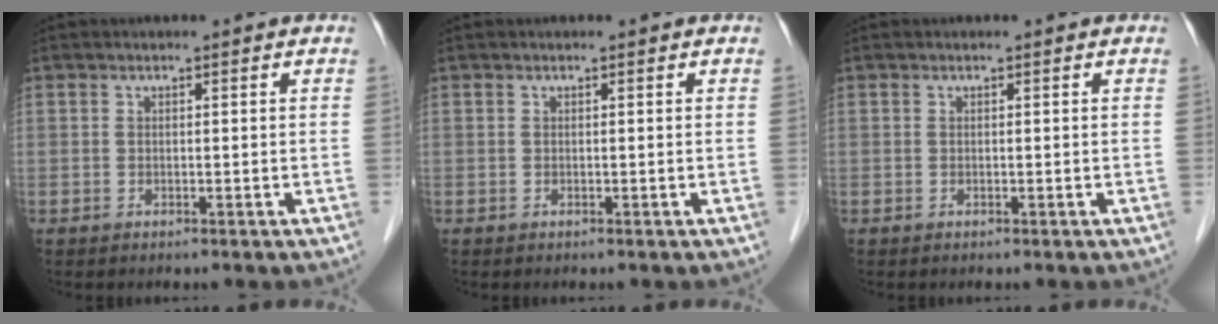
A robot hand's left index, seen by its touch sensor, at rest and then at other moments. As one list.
[{"total": 0.0}, {"total": 0.0}]